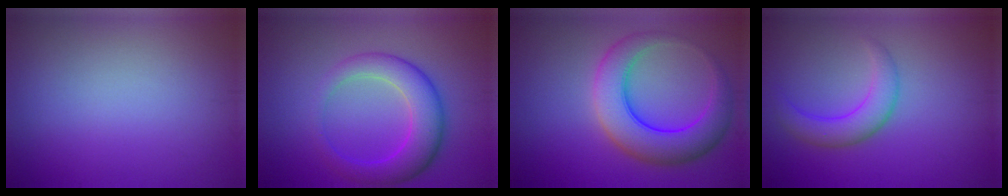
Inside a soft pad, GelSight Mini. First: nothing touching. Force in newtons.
{"total": 5.6, "press": 5.6, "slide": 0.2}
{"total": 7.4, "press": 7.4, "slide": 0.3}
{"total": 3.4, "press": 3.4, "slide": 0.0}